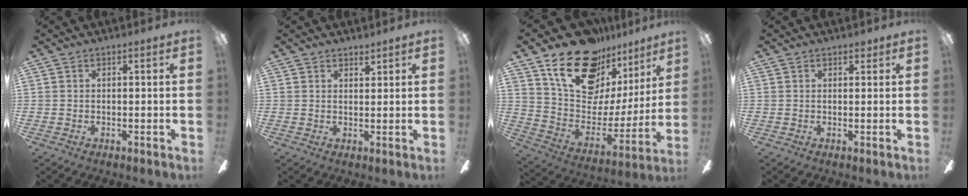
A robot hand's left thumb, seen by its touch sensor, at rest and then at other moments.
{"total": 2.2, "force": [2.0, 0.9, 0.2], "torque": [0.011, -0.014, 0.036]}
{"total": 22.8, "force": [16.0, 12.2, 10.8], "torque": [-0.179, -0.102, 0.292]}
{"total": 1.3, "force": [1.1, 0.8, 0.3], "torque": [0.010, -0.006, 0.016]}